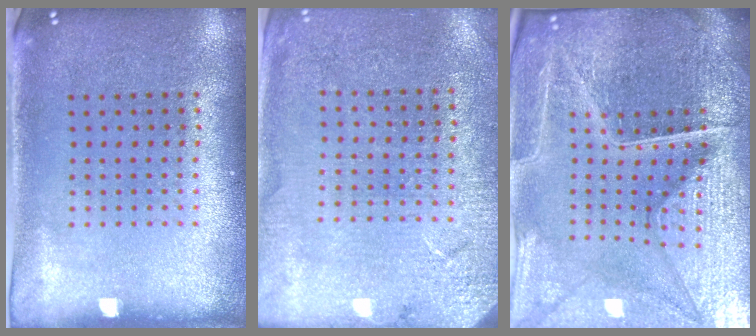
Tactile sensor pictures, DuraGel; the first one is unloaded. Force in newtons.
{"total": 2.7, "press": 2.7, "slide": 0.1}
{"total": 5.5, "press": 5.1, "slide": 2.0}